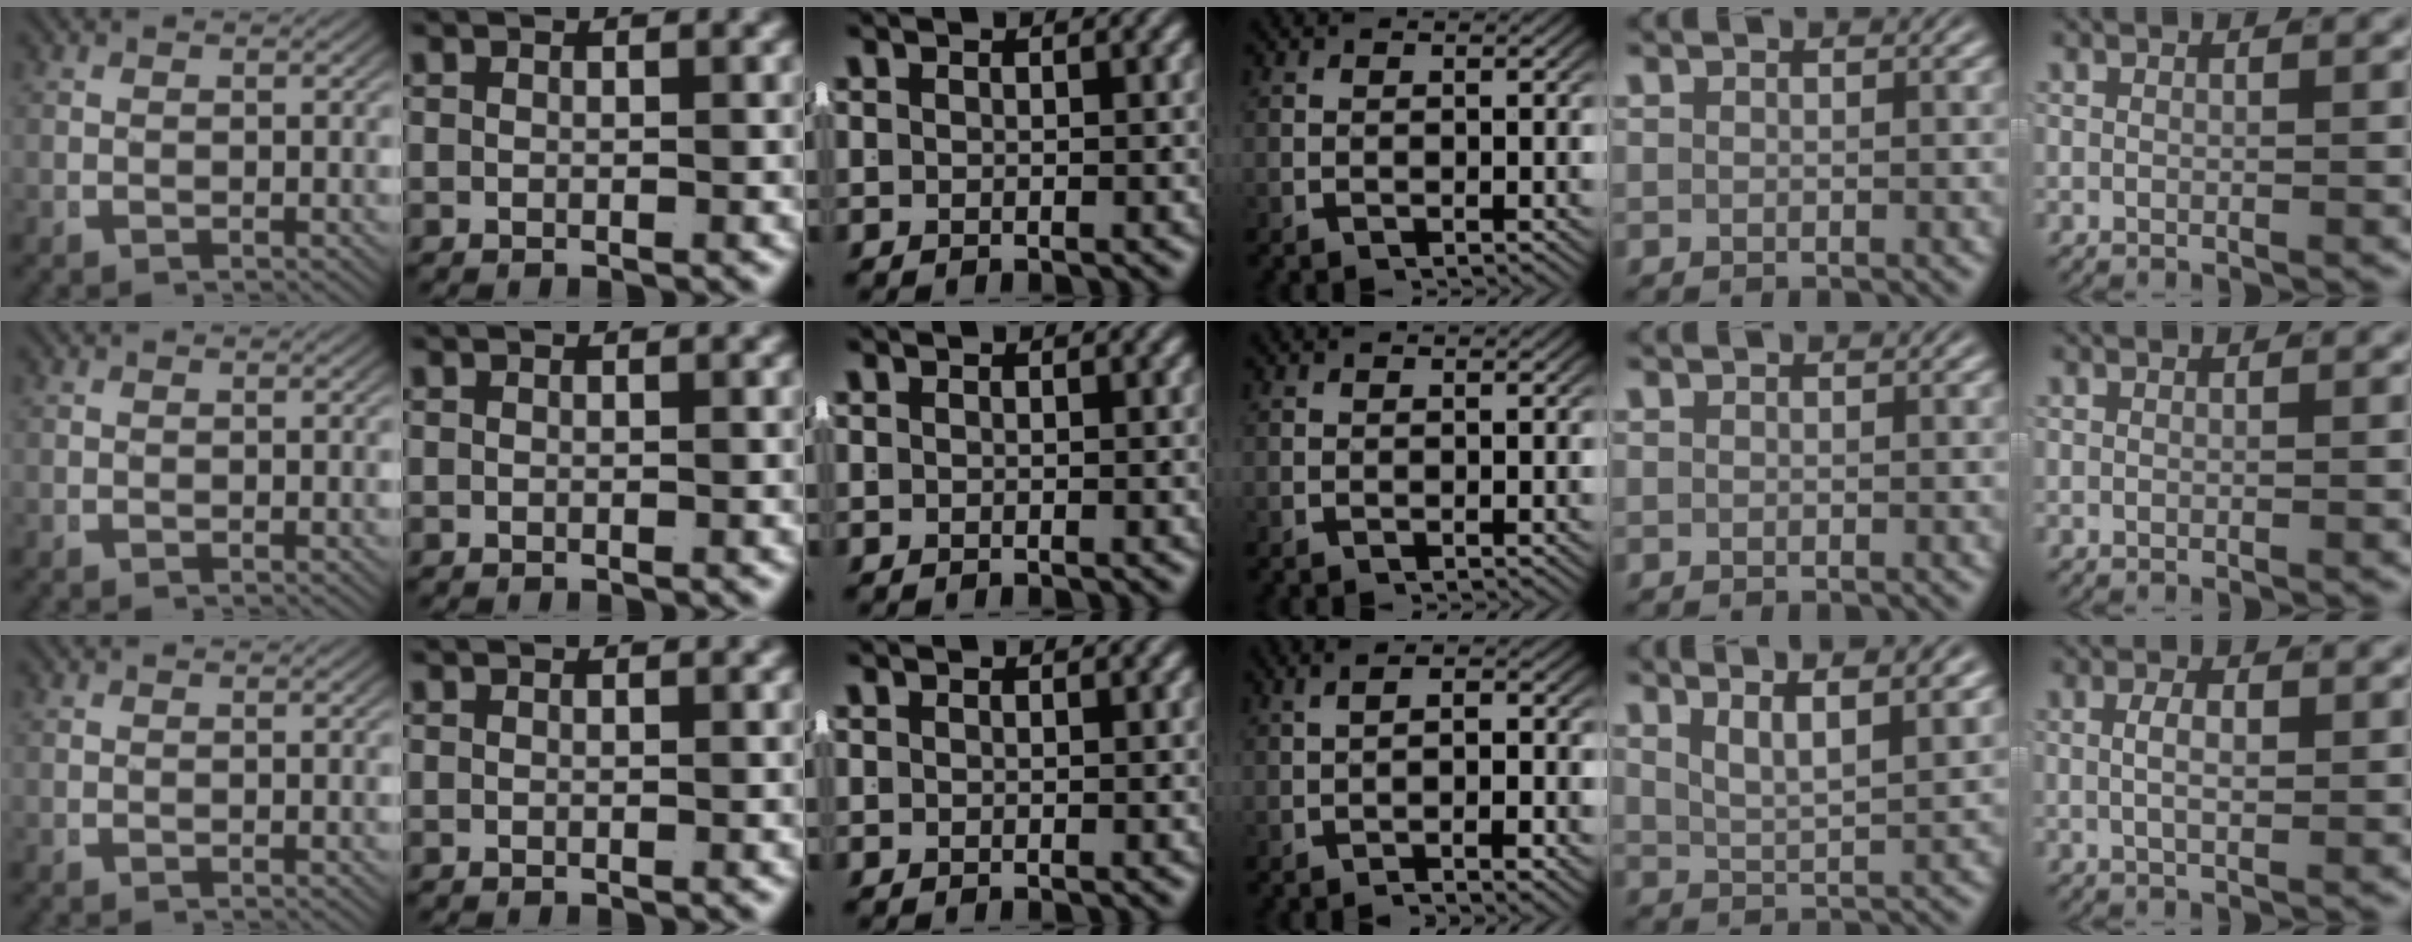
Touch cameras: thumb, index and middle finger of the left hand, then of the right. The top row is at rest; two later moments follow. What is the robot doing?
{"motion": "lift_and_place", "object": "jacket"}